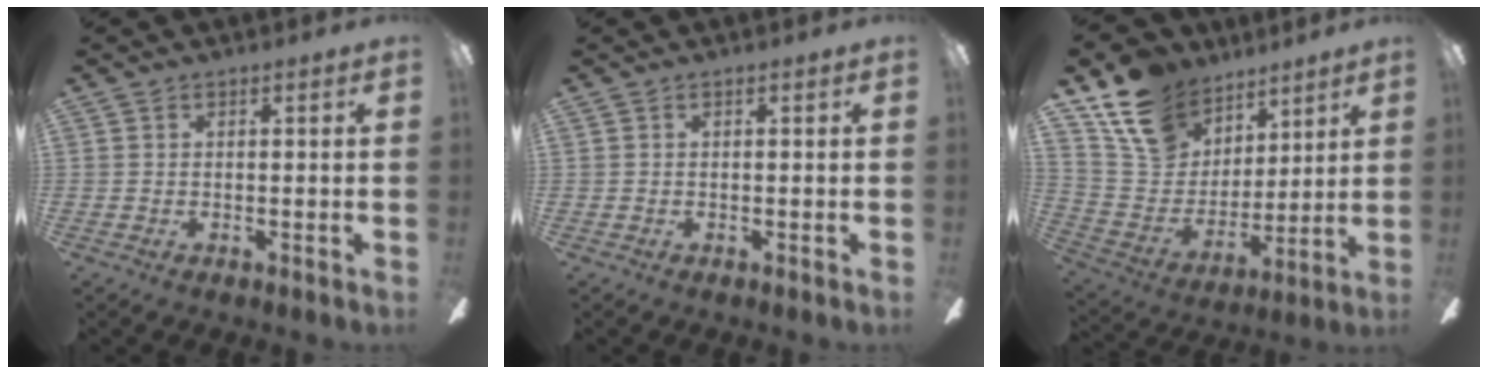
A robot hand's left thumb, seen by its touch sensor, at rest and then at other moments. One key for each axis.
{"total": 0.0}
{"total": 17.3, "fx": 11.6, "fy": 11.6, "fz": 5.4, "tx": -0.115, "ty": -0.066, "tz": 0.225}